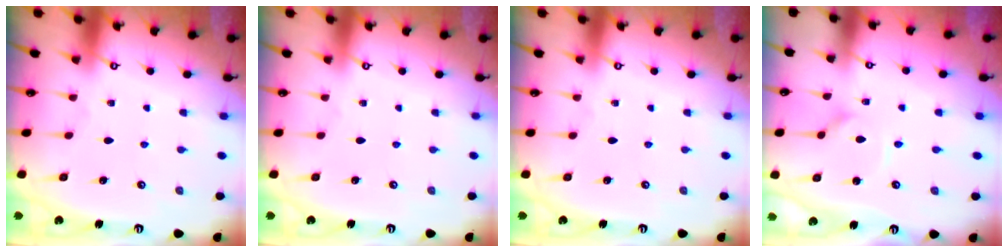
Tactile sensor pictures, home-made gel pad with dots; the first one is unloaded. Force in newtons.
{"total": 0.0}
{"total": 0.0}
{"total": 2.1, "press": 2.1, "slide": 0.1}